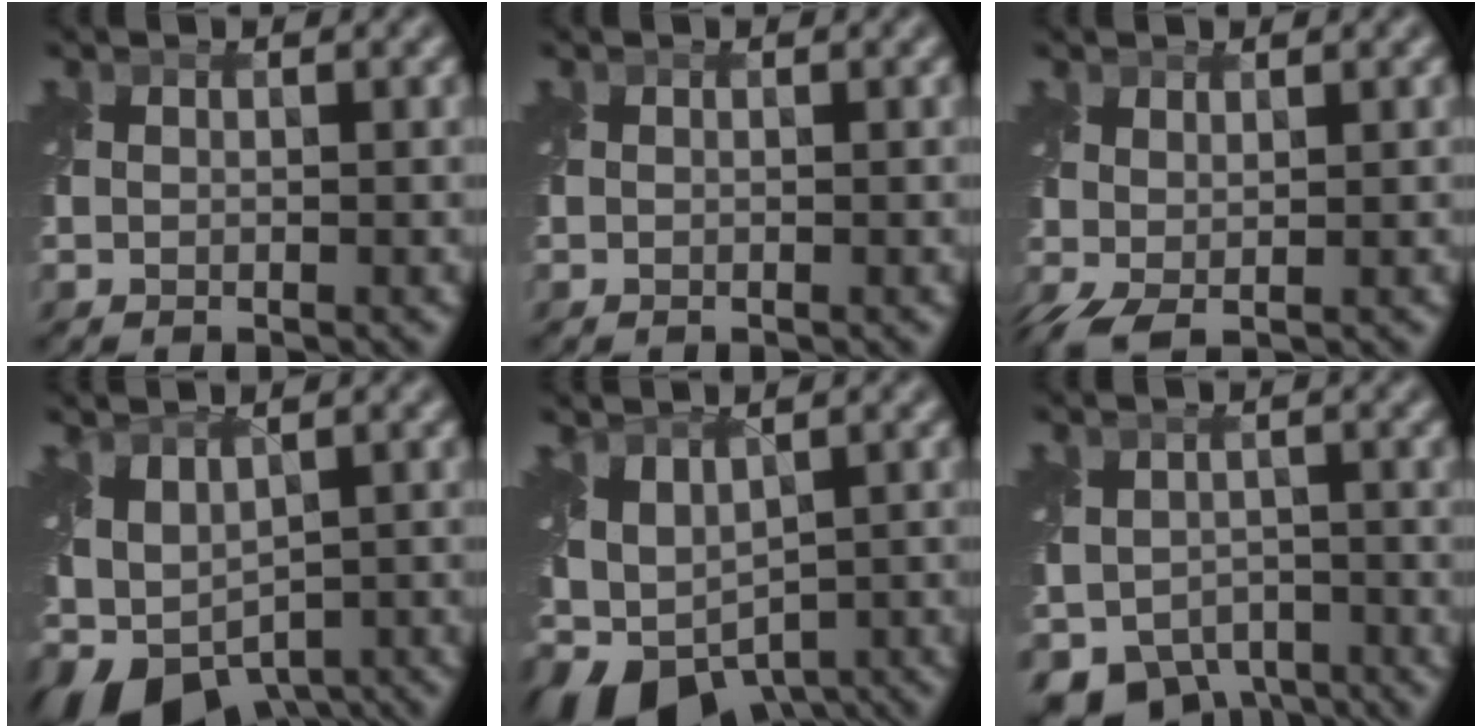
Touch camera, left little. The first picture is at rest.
{"total": 0.0}
{"total": 2.1, "force": [0.0, 0.7, 1.9], "torque": [-0.051, -0.001, -0.002]}
{"total": 8.0, "force": [-3.8, 4.1, 5.8], "torque": [-0.104, -0.019, -0.053]}
{"total": 8.5, "force": [-4.2, 4.4, 6.0], "torque": [-0.111, -0.022, -0.059]}
{"total": 6.9, "force": [-4.5, 4.5, 2.8], "torque": [-0.044, -0.028, -0.071]}